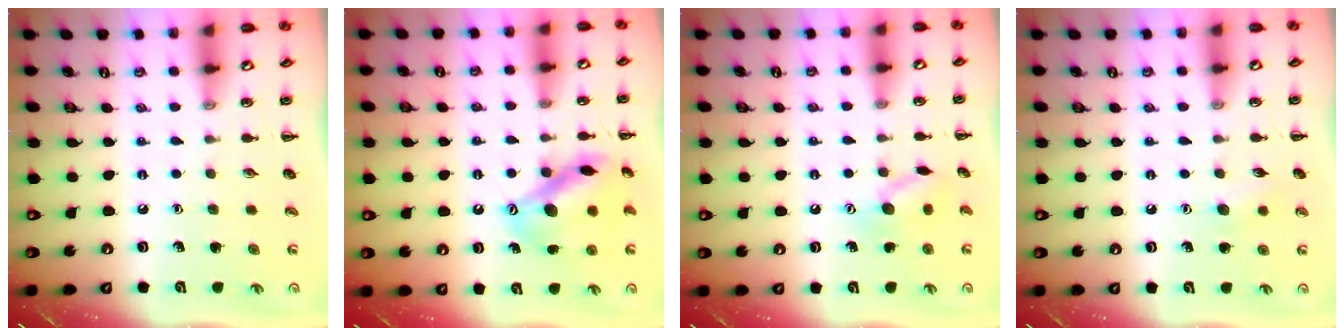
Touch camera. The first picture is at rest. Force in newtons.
{"total": 14.4, "press": 14.2, "slide": 2.5}
{"total": 9.5, "press": 9.4, "slide": 0.9}
{"total": 6.4, "press": 6.2, "slide": 1.6}